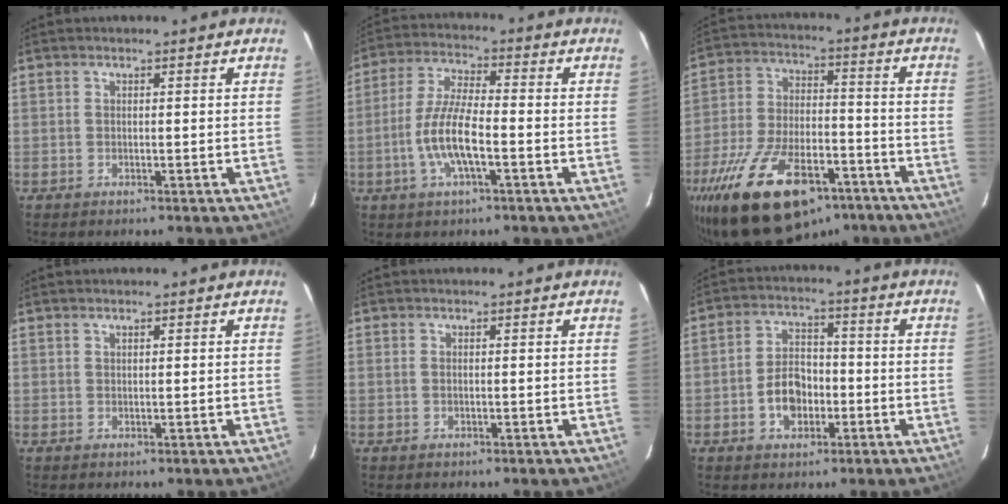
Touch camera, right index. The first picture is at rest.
{"total": 9.7, "force": [-3.2, 2.4, 8.8], "torque": [-0.183, -0.002, -0.062]}
{"total": 25.8, "force": [-16.9, 11.9, 15.4], "torque": [-0.306, -0.019, -0.262]}
{"total": 0.6, "force": [0.4, 0.3, 0.3], "torque": [-0.005, 0.002, 0.008]}
{"total": 0.6, "force": [0.0, 0.3, 0.5], "torque": [-0.011, -0.001, -0.001]}
{"total": 7.6, "force": [-2.5, 5.2, 4.9], "torque": [-0.095, 0.020, -0.035]}